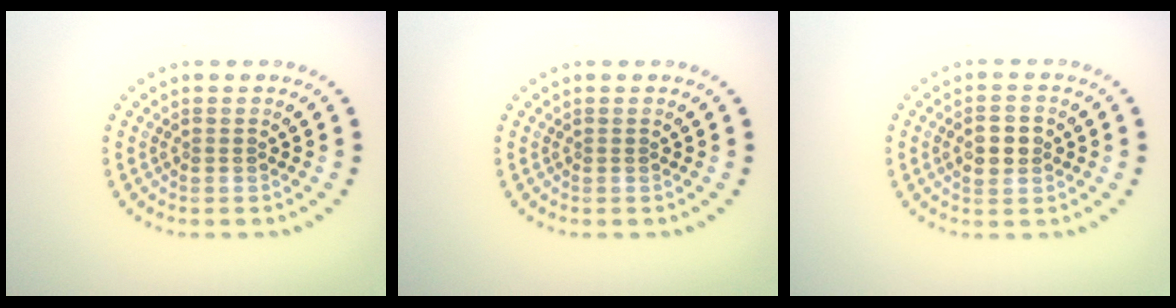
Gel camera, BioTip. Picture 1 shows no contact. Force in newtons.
{"total": 0.0}
{"total": 2.7, "press": 2.7, "slide": 0.1}